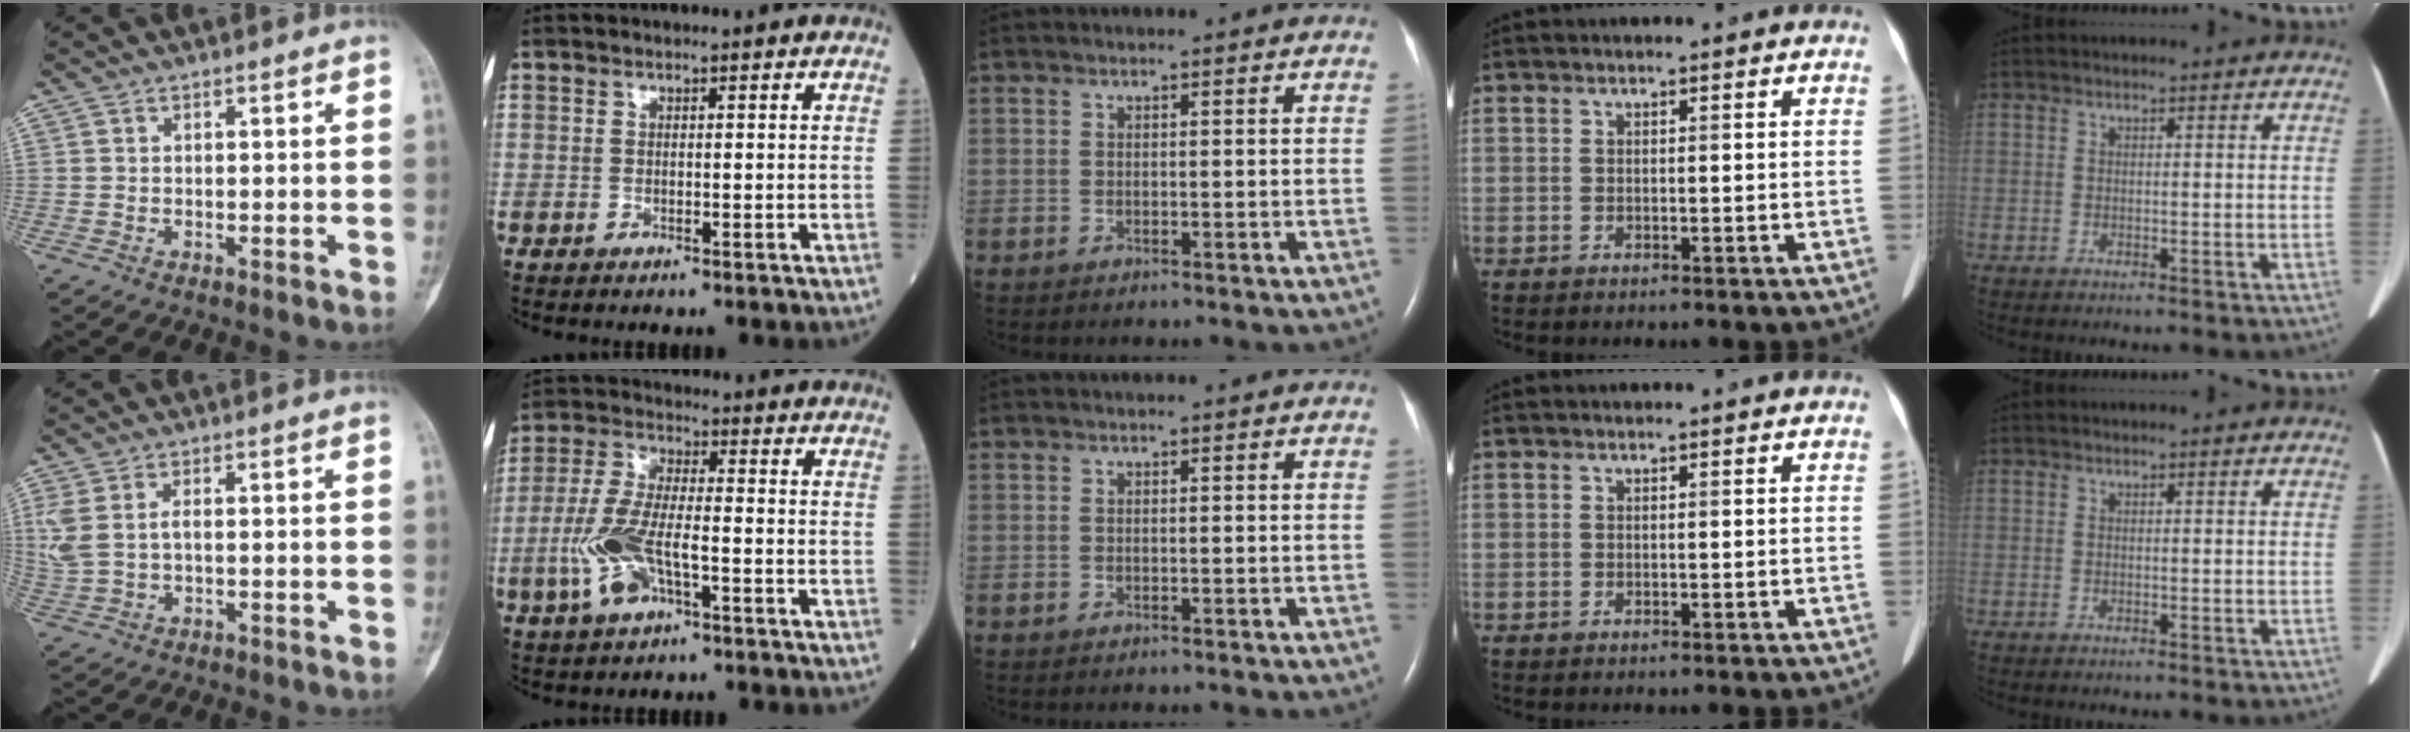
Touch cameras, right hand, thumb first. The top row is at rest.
{"thumb": {"total": 5.5, "force": [0.7, 3.0, 4.5], "torque": [-0.126, 0.012, 0.021]}, "index": {"total": 9.6, "force": [-3.3, 3.0, 8.5], "torque": [-0.192, 0.002, -0.062]}}